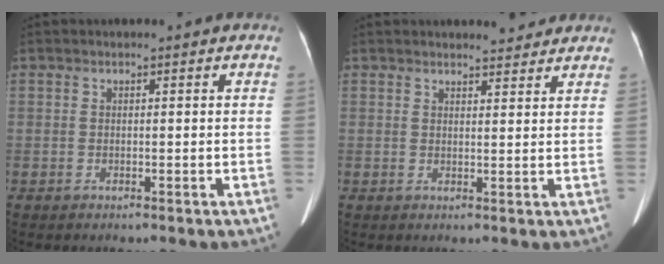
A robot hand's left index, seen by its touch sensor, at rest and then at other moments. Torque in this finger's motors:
{"motor_torque": [0.55, -0.51, 0.11, 0.01]}